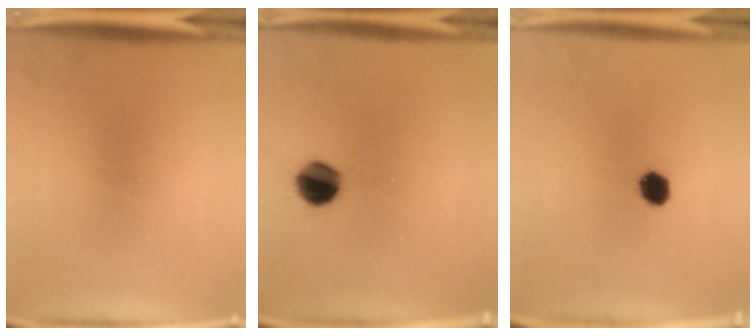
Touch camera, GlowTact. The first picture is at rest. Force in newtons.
{"total": 7.8}
{"total": 4.2}